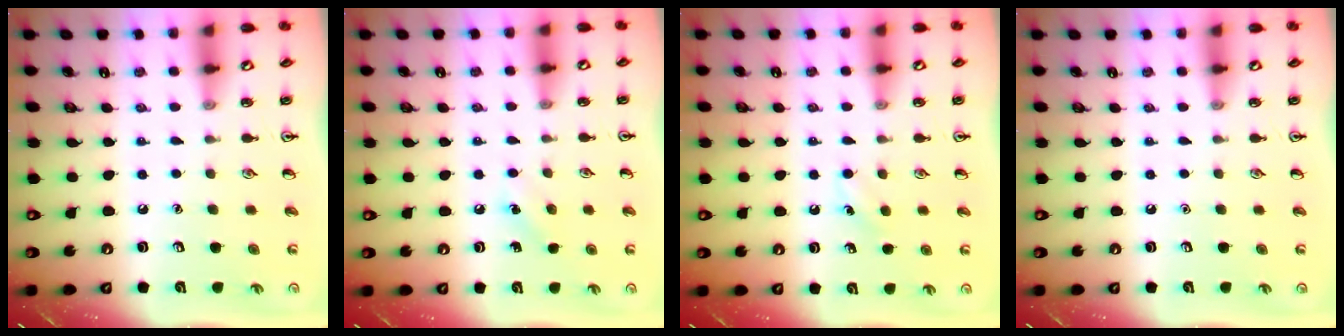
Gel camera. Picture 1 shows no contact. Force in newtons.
{"total": 5.4, "press": 5.2, "slide": 1.5}
{"total": 4.8, "press": 4.5, "slide": 1.5}
{"total": 0.0}